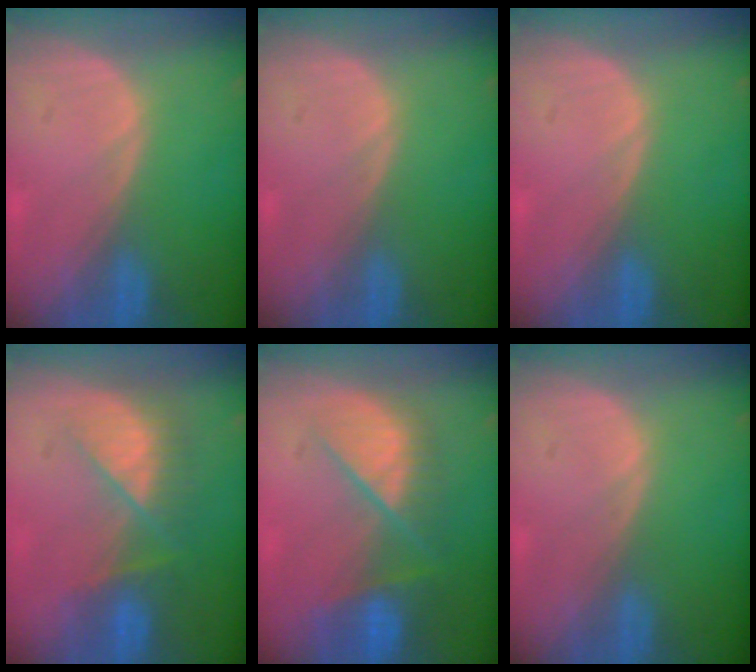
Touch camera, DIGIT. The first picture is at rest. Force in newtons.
{"total": 0.0}
{"total": 0.0}
{"total": 7.8, "press": 7.2, "slide": 3.1}
{"total": 9.6, "press": 8.2, "slide": 5.0}
{"total": 0.0}